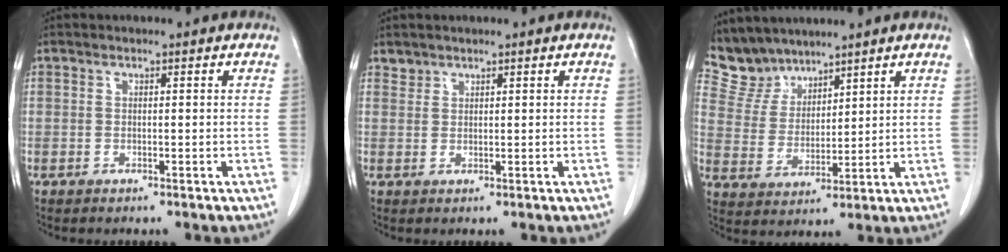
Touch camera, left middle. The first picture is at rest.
{"total": 1.1, "force": [1.0, 0.4, -0.2], "torque": [0.007, 0.002, 0.018]}
{"total": 6.5, "force": [6.1, 2.3, 0.0], "torque": [-0.011, 0.007, 0.137]}